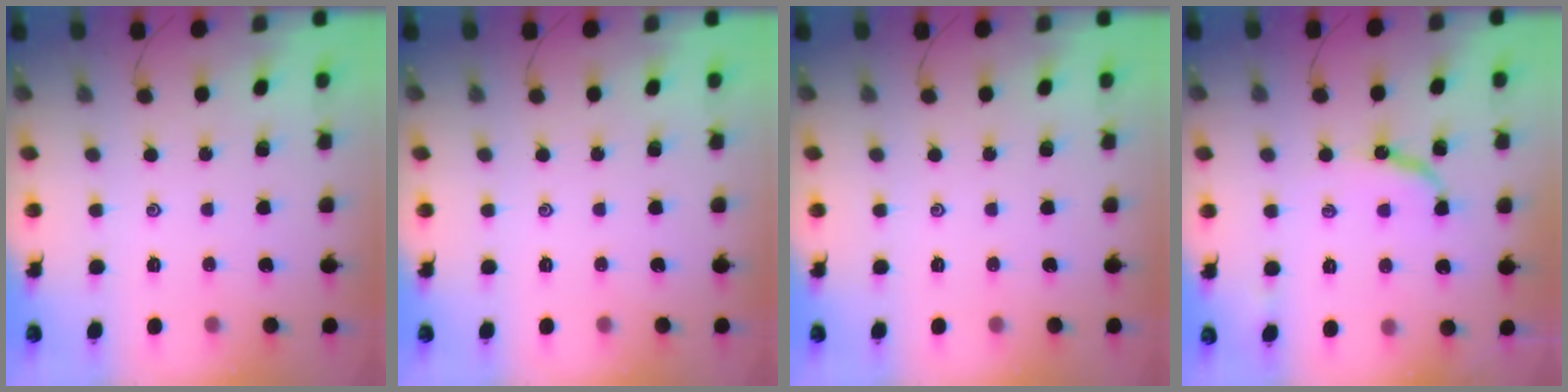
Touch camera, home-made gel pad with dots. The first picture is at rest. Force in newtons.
{"total": 0.0}
{"total": 0.0}
{"total": 8.3, "press": 8.3, "slide": 0.3}